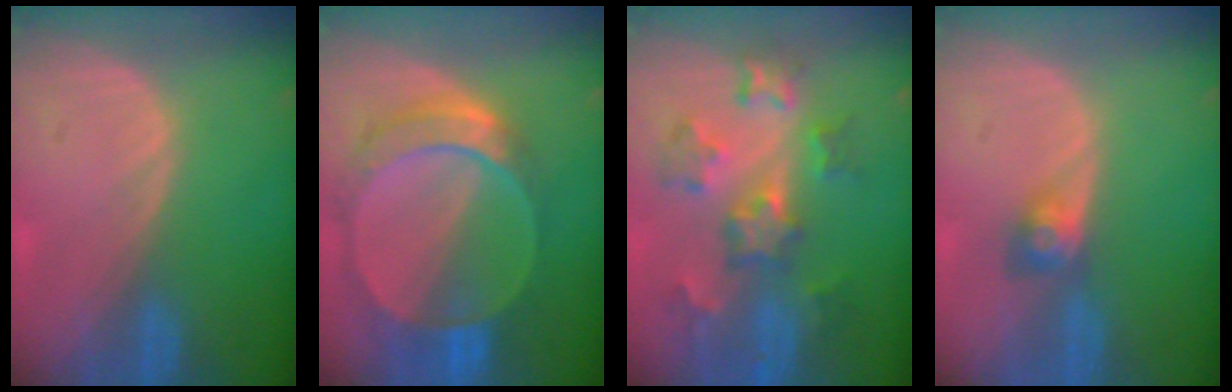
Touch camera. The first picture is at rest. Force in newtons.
{"total": 9.5, "press": 8.2, "slide": 4.8}
{"total": 8.2, "press": 7.7, "slide": 2.6}
{"total": 3.0, "press": 2.6, "slide": 1.5}